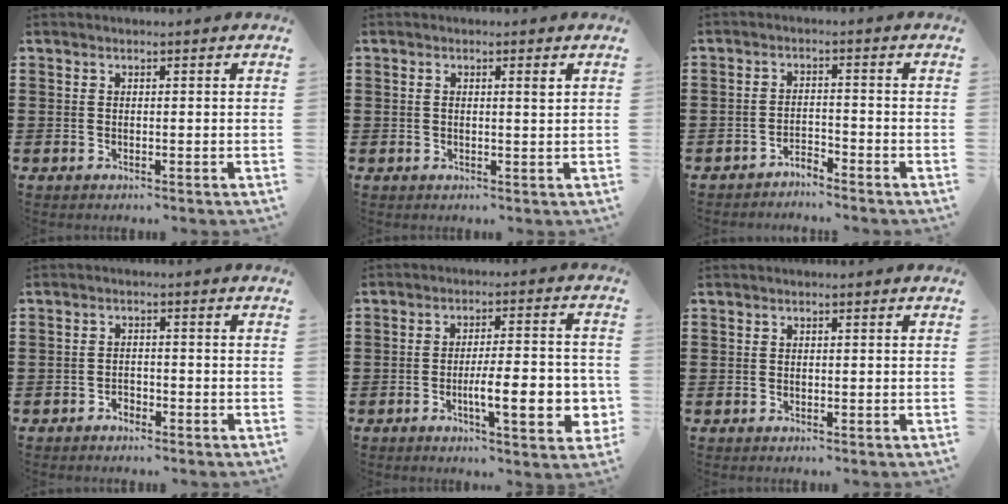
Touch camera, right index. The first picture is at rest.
{"total": 1.4, "force": [0.5, 0.2, 1.3], "torque": [-0.017, 0.000, 0.005]}
{"total": 2.6, "force": [-2.6, 0.1, -0.1], "torque": [-0.006, 0.004, -0.055]}
{"total": 1.5, "force": [-1.3, 0.7, 0.2], "torque": [-0.009, 0.000, -0.028]}
{"total": 10.0, "force": [-2.7, 2.5, 9.3], "torque": [-0.140, -0.007, -0.045]}
{"total": 0.0}